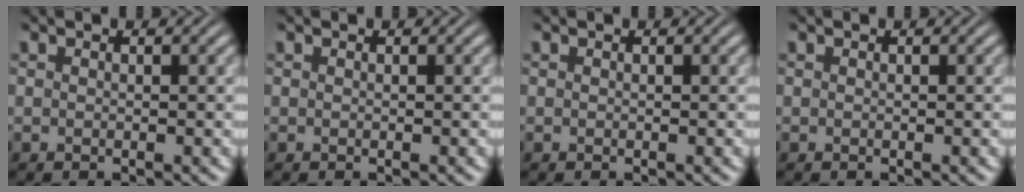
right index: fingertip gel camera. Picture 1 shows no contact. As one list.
[{"total": 0.0}, {"total": 0.0}, {"total": 0.0}]